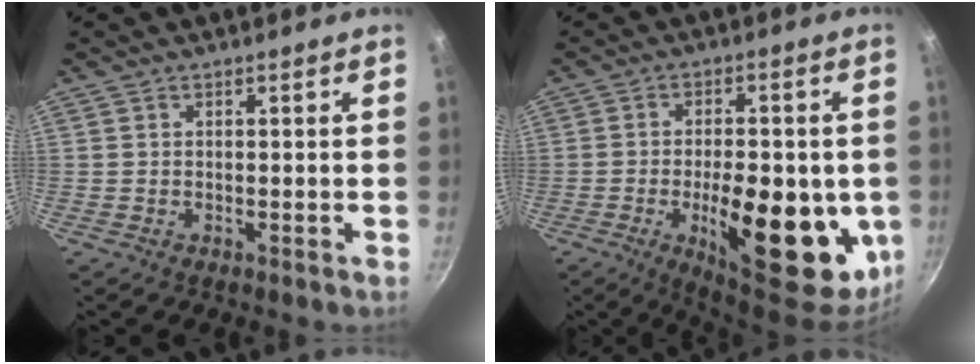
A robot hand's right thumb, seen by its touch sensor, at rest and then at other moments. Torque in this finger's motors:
{"motor_torque": [2.52, 2.49, 2.04, -0.40, 0.46]}